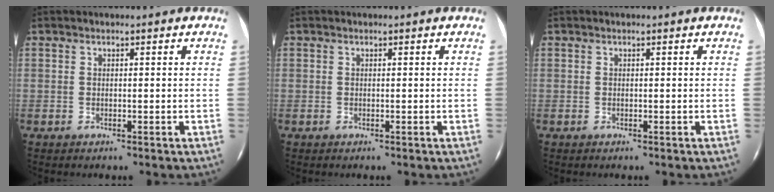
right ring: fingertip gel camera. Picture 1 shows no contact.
{"total": 0.0}
{"total": 0.0}